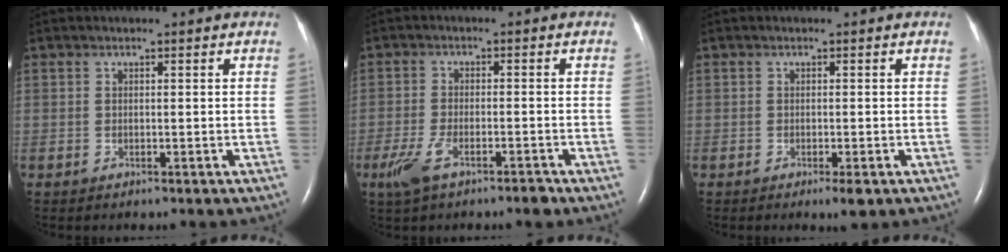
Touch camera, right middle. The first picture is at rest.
{"total": 5.7, "force": [-3.7, 1.5, 4.1], "torque": [-0.087, -0.009, -0.064]}
{"total": 1.8, "force": [-0.9, 0.2, 1.5], "torque": [-0.021, -0.005, -0.011]}